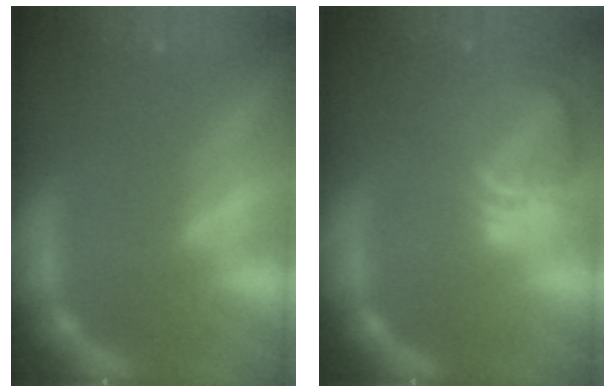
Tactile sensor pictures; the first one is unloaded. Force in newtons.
{"total": 7.5}